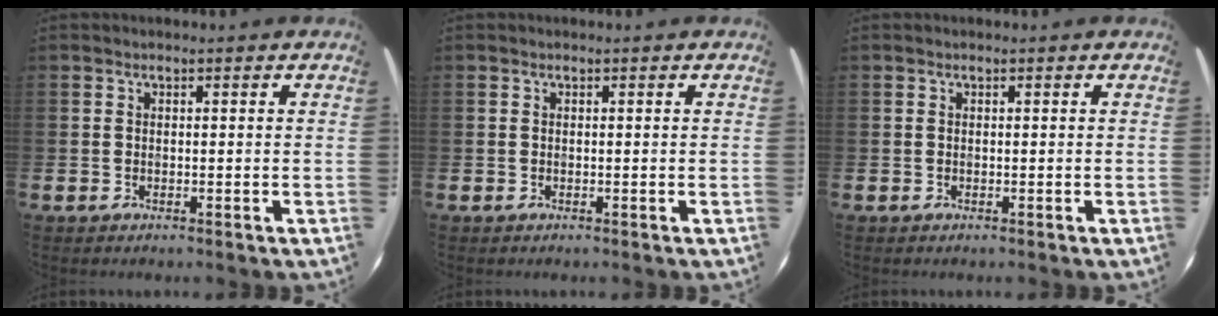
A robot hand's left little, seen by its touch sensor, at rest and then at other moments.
{"total": 0.0}
{"total": 0.0}